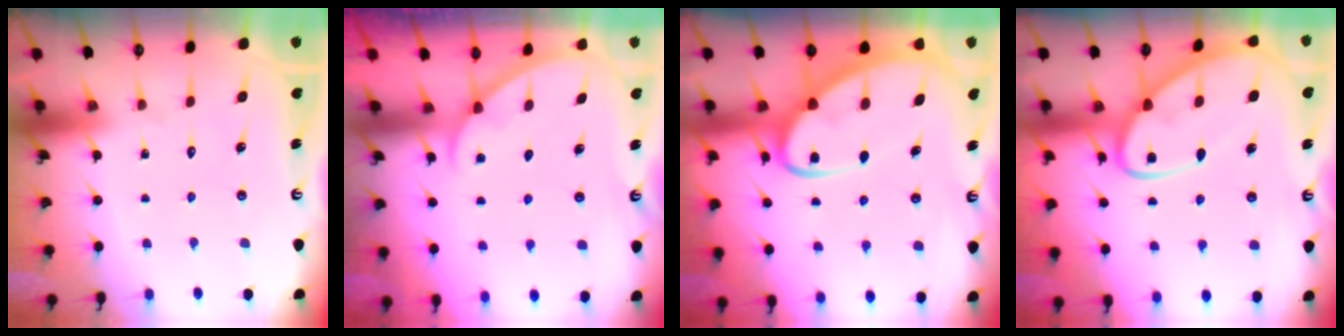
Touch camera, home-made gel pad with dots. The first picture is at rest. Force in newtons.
{"total": 1.4, "press": 1.3, "slide": 0.1}
{"total": 10.2, "press": 10.1, "slide": 1.1}
{"total": 10.3, "press": 10.3, "slide": 1.0}